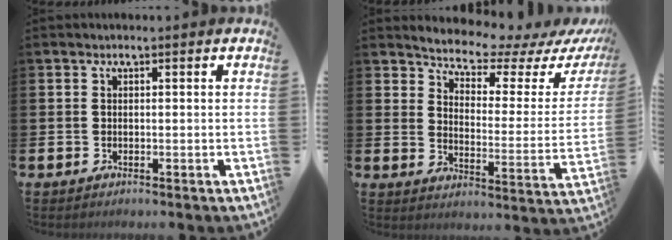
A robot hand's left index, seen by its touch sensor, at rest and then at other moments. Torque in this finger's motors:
{"motor_torque": [1.06, -1.08, 0.44, 0.05]}